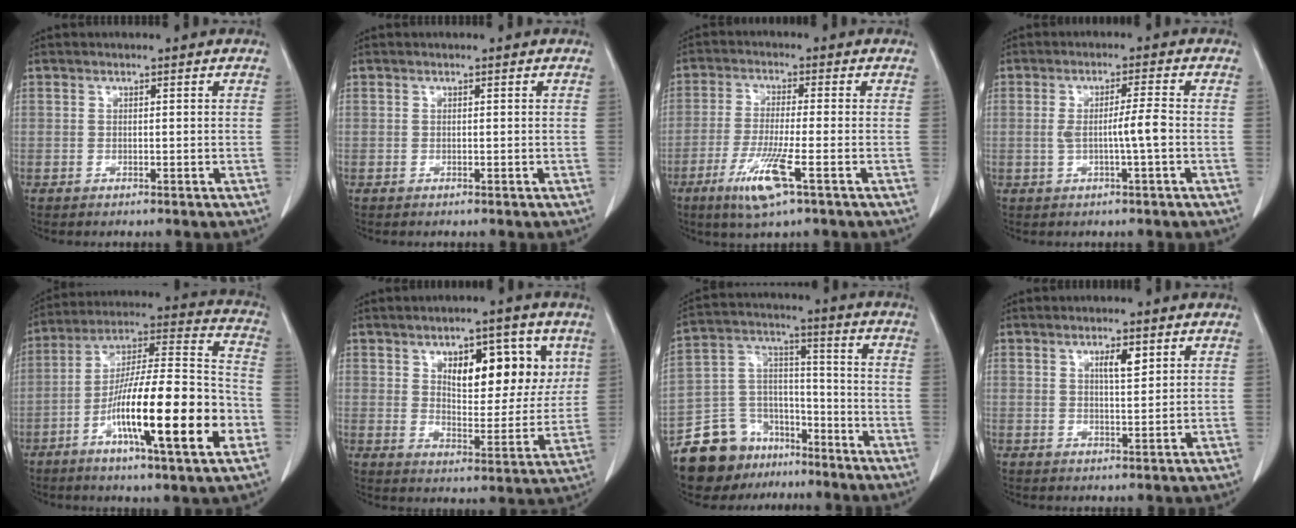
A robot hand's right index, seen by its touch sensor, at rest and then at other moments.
{"total": 0.0}
{"total": 9.1, "force": [-4.2, 0.3, 8.0], "torque": [-0.159, -0.024, -0.077]}
{"total": 4.4, "force": [-0.6, -0.4, 4.3], "torque": [-0.077, 0.003, -0.008]}
{"total": 22.0, "force": [-7.6, 2.2, 20.6], "torque": [-0.330, -0.010, -0.126]}
{"total": 12.5, "force": [5.0, 5.5, 10.0], "torque": [-0.136, 0.007, 0.081]}
{"total": 13.6, "force": [-10.2, 8.4, 3.3], "torque": [-0.069, 0.058, -0.173]}
{"total": 3.3, "force": [1.6, 0.7, 2.8], "torque": [-0.048, -0.002, 0.026]}